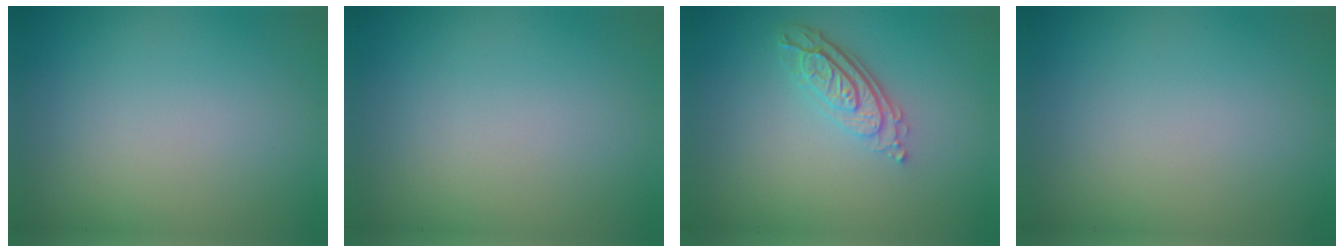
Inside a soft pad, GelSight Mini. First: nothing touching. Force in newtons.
{"total": 0.0}
{"total": 3.8, "press": 2.7, "slide": 2.6}
{"total": 0.0}